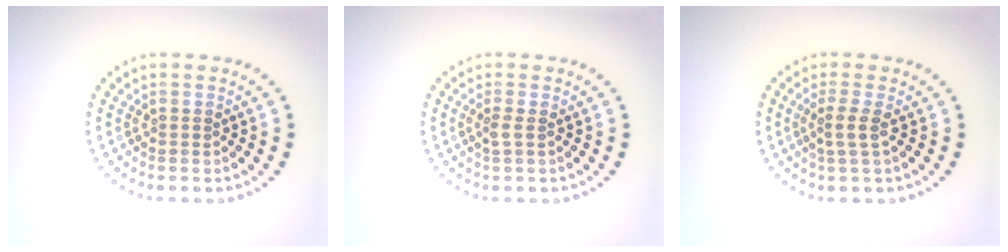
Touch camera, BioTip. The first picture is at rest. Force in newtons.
{"total": 0.9, "press": 0.7, "slide": 0.5}
{"total": 1.8, "press": 1.3, "slide": 1.3}